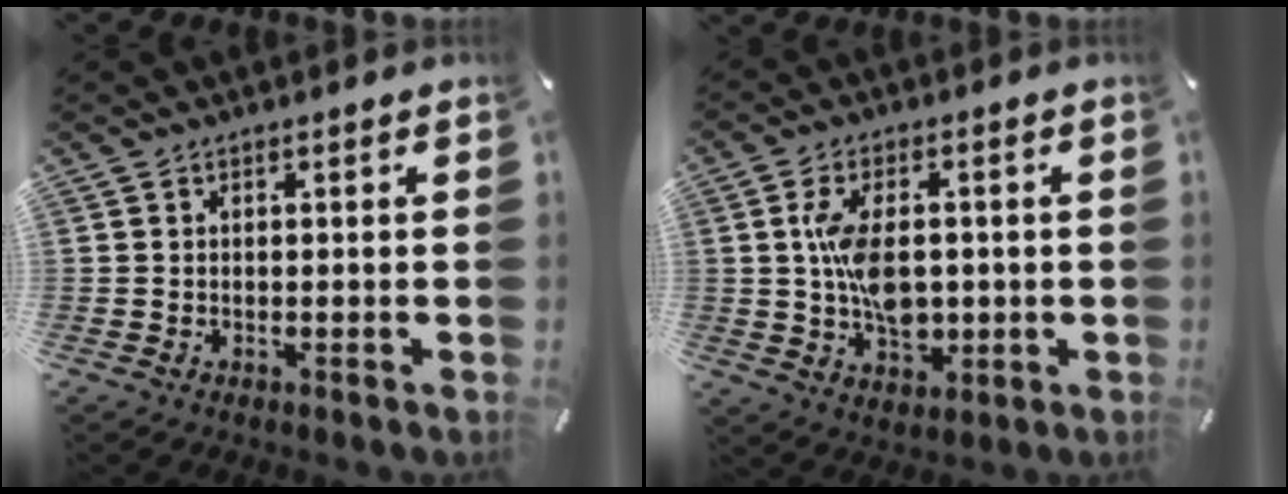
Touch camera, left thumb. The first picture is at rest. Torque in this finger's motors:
{"motor_torque": [1.40, 2.76, 0.99, -0.61, 0.39]}